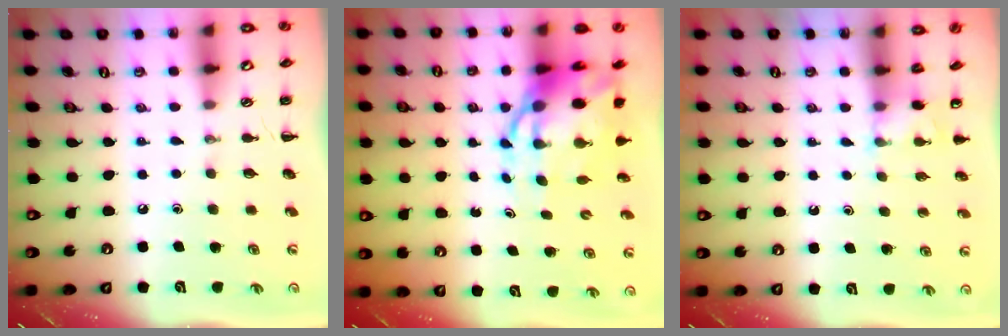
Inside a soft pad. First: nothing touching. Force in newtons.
{"total": 11.3, "press": 10.9, "slide": 2.8}
{"total": 3.1, "press": 3.0, "slide": 1.0}